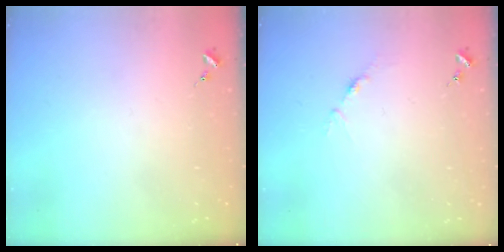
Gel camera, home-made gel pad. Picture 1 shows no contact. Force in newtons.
{"total": 3.8, "press": 3.8, "slide": 0.5}